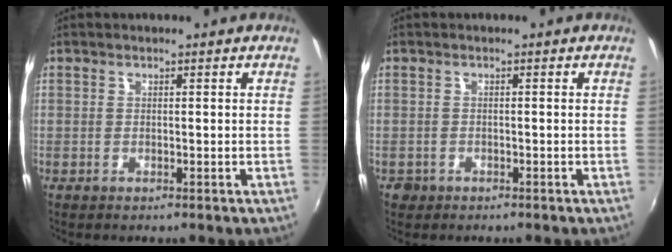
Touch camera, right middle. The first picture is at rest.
{"total": 1.8, "force": [-1.0, 1.4, 0.4], "torque": [-0.013, -0.003, -0.016]}